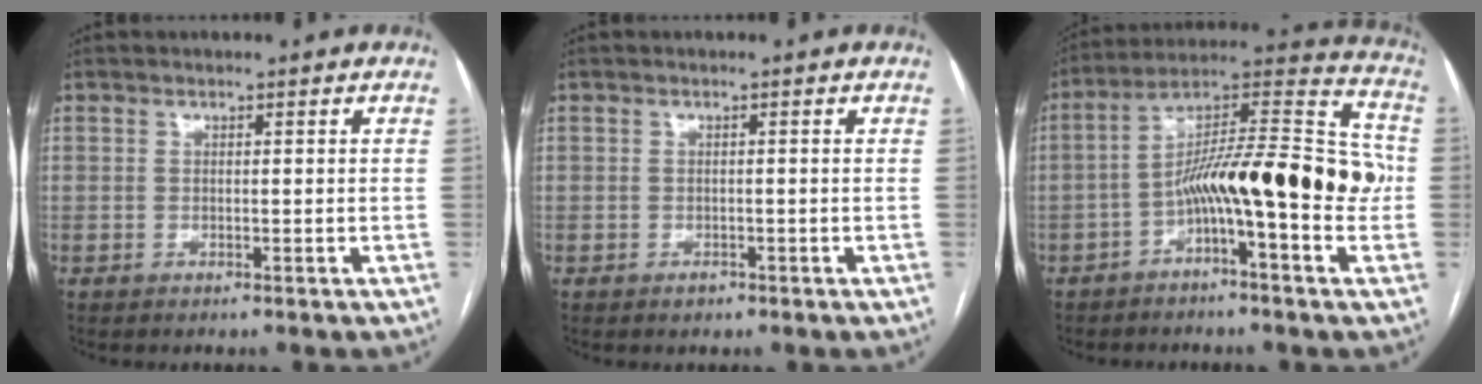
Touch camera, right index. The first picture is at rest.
{"total": 1.0, "force": [-0.8, 0.6, 0.5], "torque": [-0.006, 0.001, -0.008]}
{"total": 18.3, "force": [-3.3, 3.2, 17.7], "torque": [-0.282, 0.045, -0.057]}